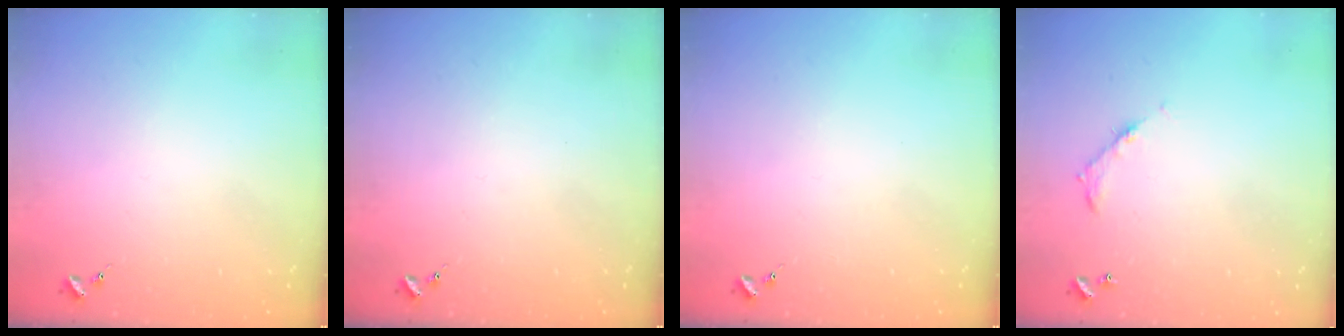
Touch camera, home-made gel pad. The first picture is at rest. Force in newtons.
{"total": 0.0}
{"total": 0.0}
{"total": 5.3, "press": 5.3, "slide": 0.4}